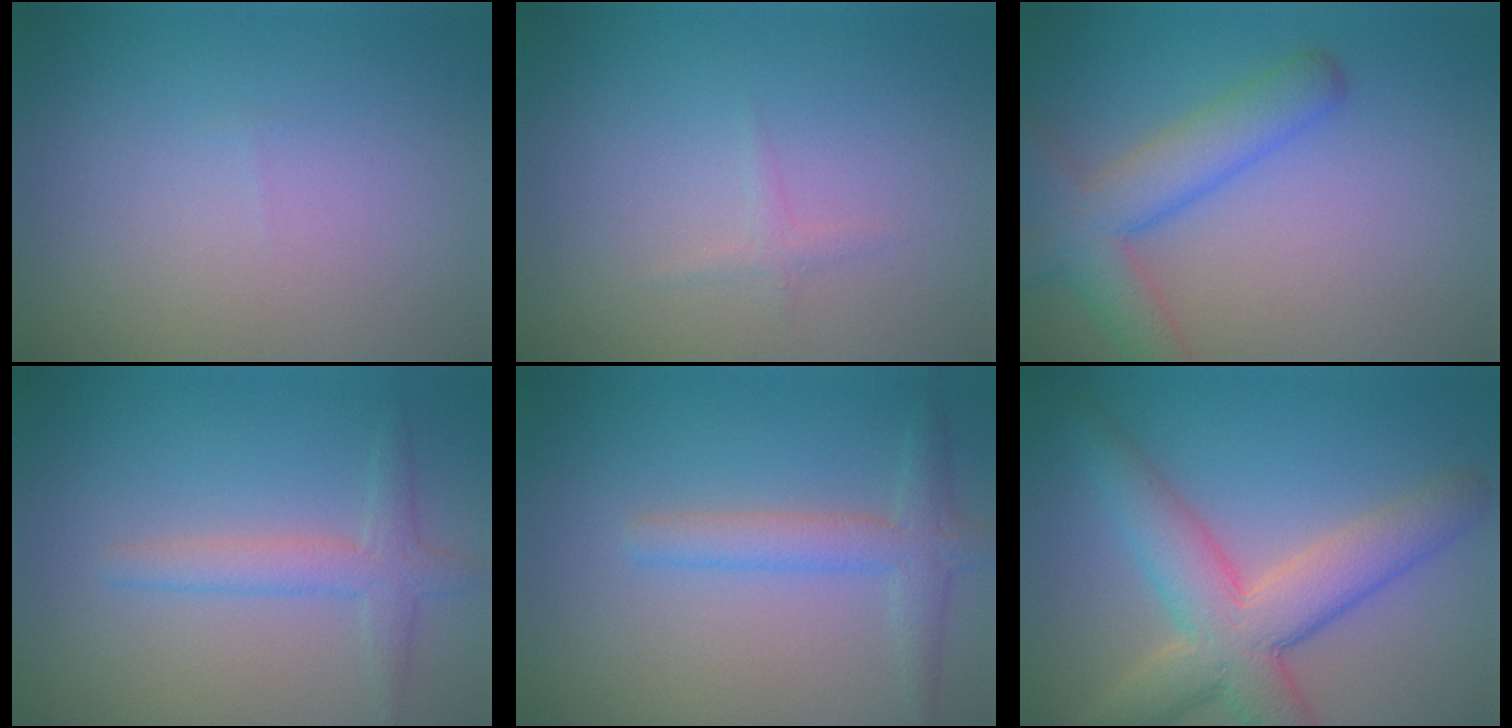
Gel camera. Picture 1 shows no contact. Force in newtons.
{"total": 0.8, "press": 0.8, "slide": 0.0}
{"total": 5.3, "press": 5.3, "slide": 0.2}
{"total": 2.7, "press": 2.7, "slide": 0.1}
{"total": 3.0, "press": 3.0, "slide": 0.1}
{"total": 7.5, "press": 7.5, "slide": 0.6}